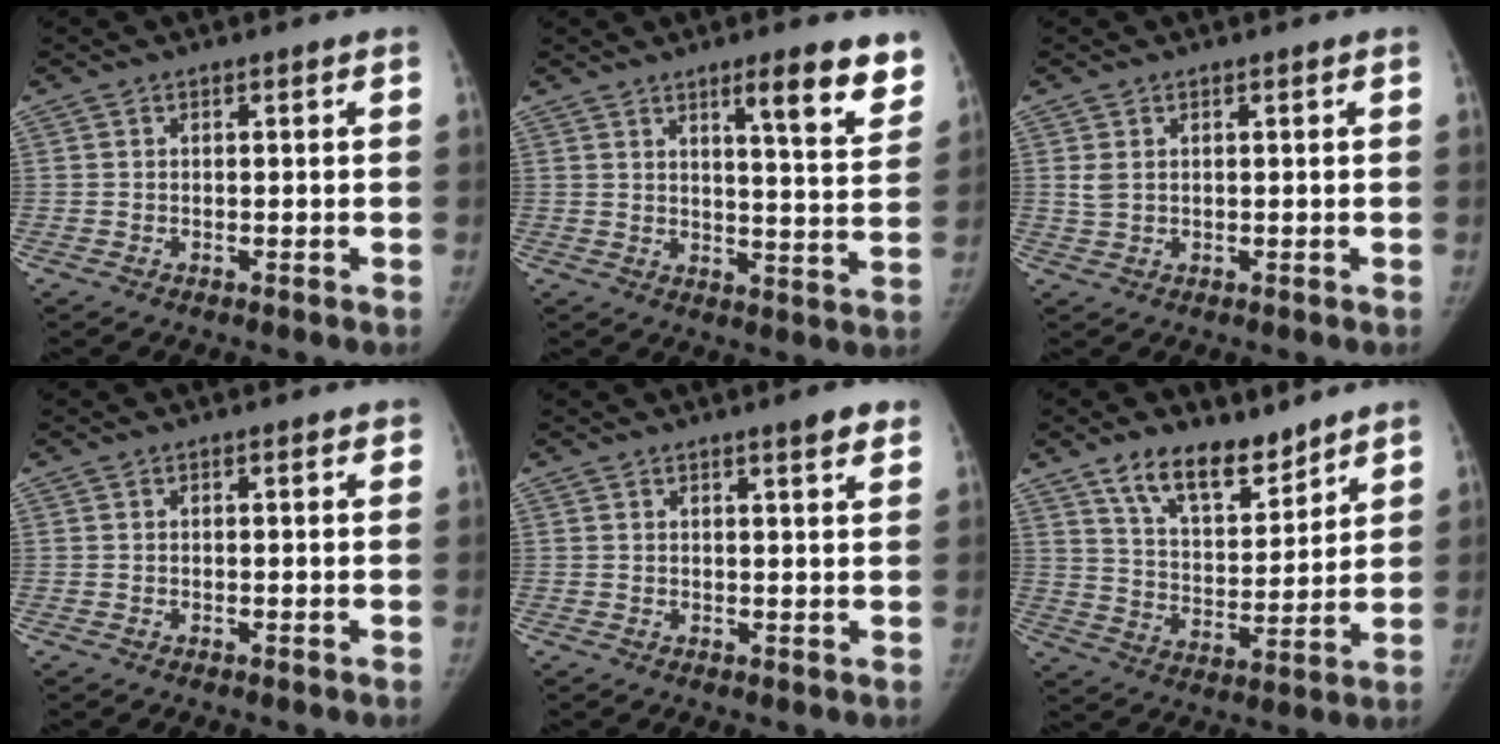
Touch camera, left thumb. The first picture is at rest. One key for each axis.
{"total": 11.4, "fx": 7.4, "fy": 1.9, "fz": 8.5, "tx": -0.085, "ty": -0.045, "tz": 0.102}
{"total": 1.8, "fx": 0.5, "fy": 1.2, "fz": 1.2, "tx": -0.030, "ty": 0.002, "tz": 0.017}
{"total": 0.6, "fx": 0.4, "fy": 0.3, "fz": 0.4, "tx": -0.004, "ty": -0.001, "tz": 0.002}
{"total": 3.8, "fx": 2.6, "fy": 0.5, "fz": 2.8, "tx": -0.030, "ty": -0.013, "tz": 0.034}
{"total": 12.6, "fx": 9.2, "fy": 5.4, "fz": 6.7, "tx": -0.083, "ty": -0.065, "tz": 0.167}